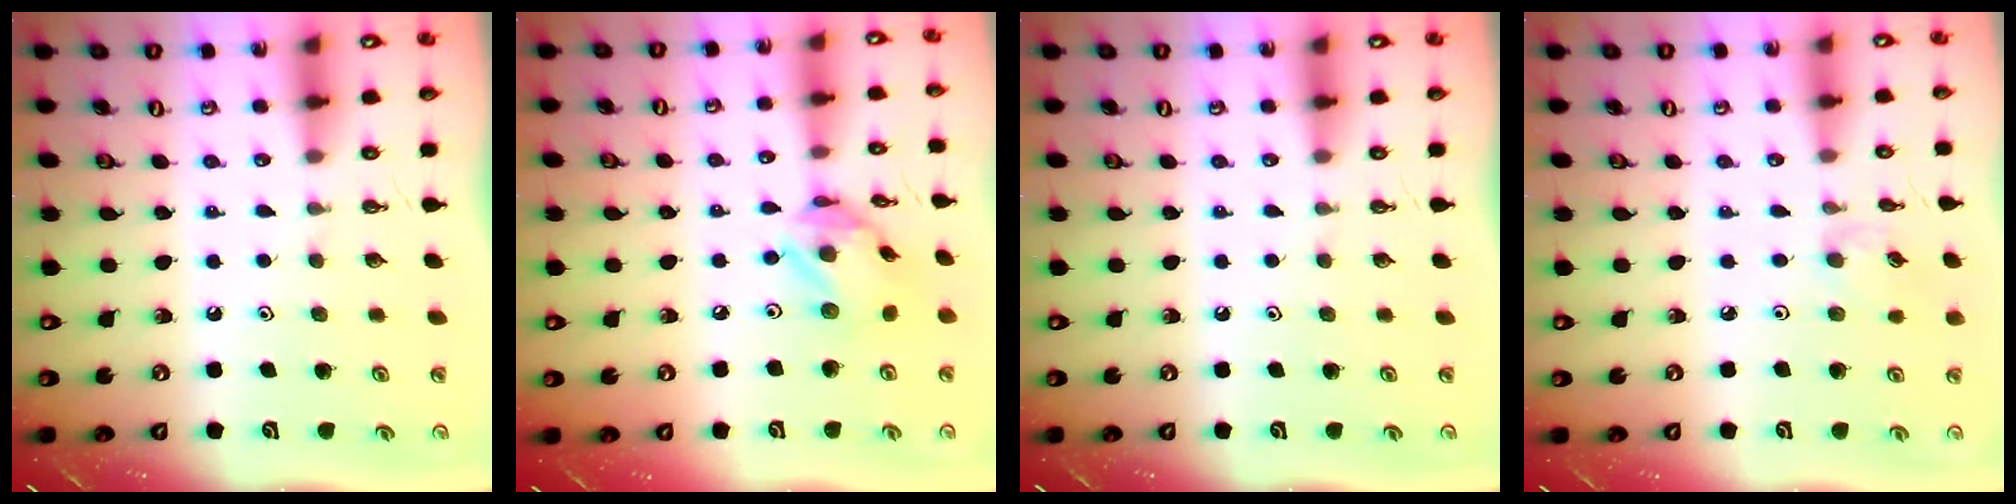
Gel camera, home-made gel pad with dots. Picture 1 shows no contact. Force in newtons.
{"total": 12.2, "press": 12.1, "slide": 1.1}
{"total": 0.0}
{"total": 3.1, "press": 3.1, "slide": 0.5}